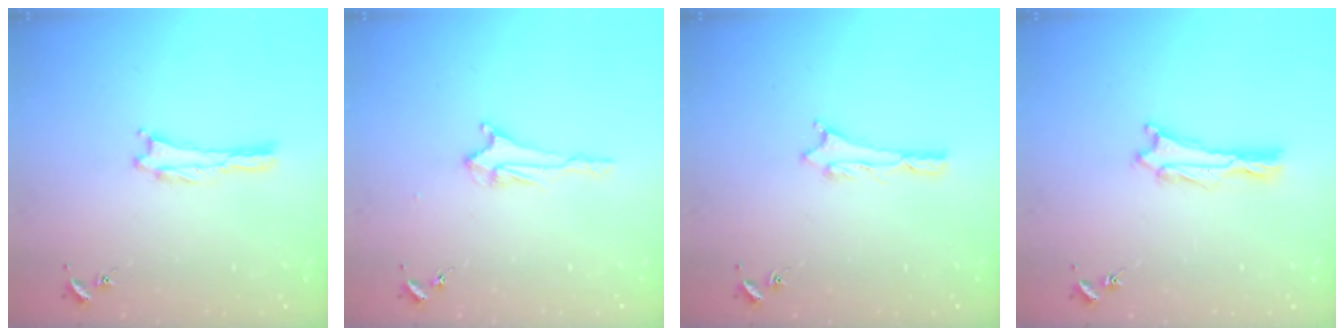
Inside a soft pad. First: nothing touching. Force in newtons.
{"total": 2.1, "press": 2.0, "slide": 0.4}
{"total": 0.9, "press": 0.8, "slide": 0.1}
{"total": 1.0, "press": 1.0, "slide": 0.1}